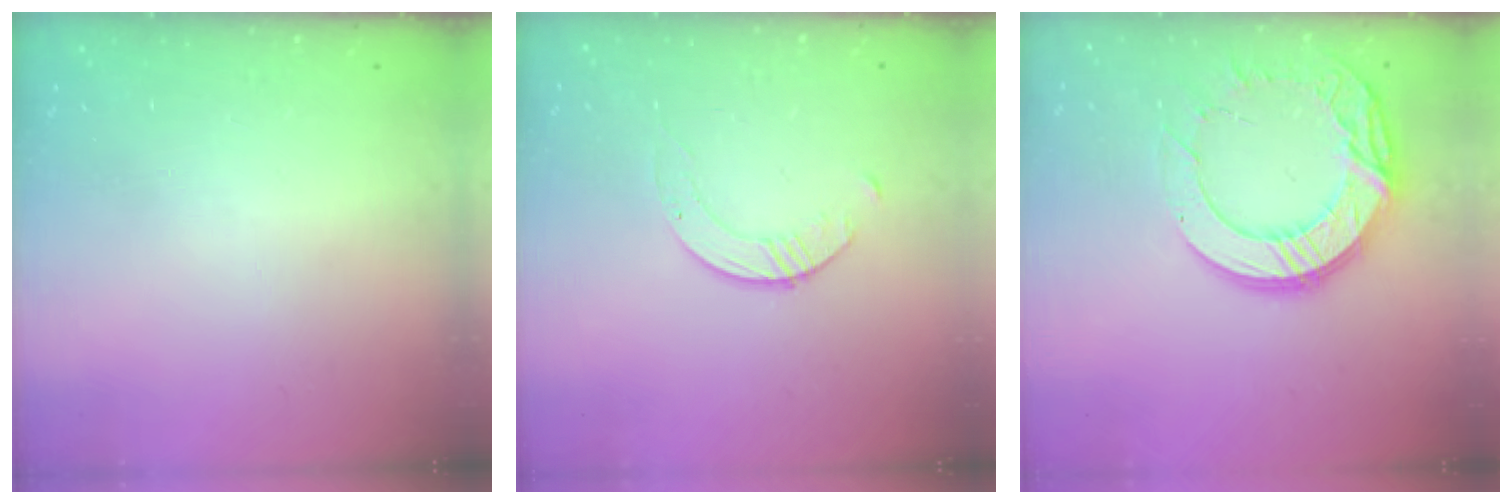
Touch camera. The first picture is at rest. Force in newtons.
{"total": 1.7, "press": 1.7, "slide": 0.2}
{"total": 17.6, "press": 17.5, "slide": 1.5}